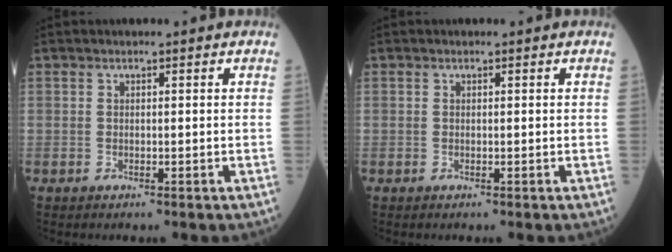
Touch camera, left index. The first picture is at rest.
{"total": 0.0}